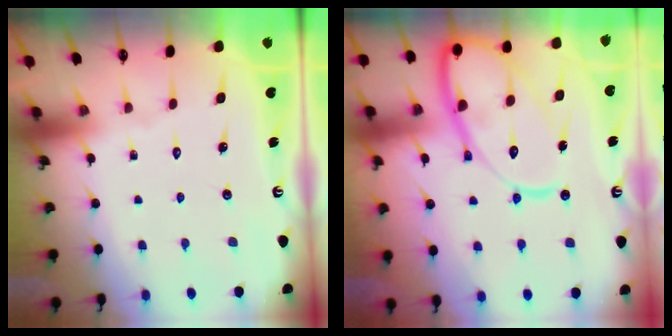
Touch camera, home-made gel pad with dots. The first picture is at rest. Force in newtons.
{"total": 16.9, "press": 16.8, "slide": 1.6}